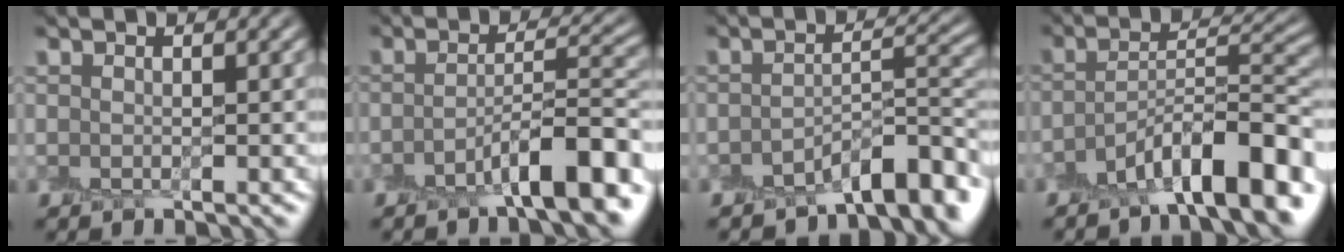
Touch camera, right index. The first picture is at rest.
{"total": 6.6, "force": [-3.4, 1.5, 5.4], "torque": [-0.076, 0.016, -0.057]}
{"total": 5.3, "force": [-3.7, 1.6, 3.5], "torque": [-0.038, 0.011, -0.058]}
{"total": 9.0, "force": [-5.3, 2.3, 6.9], "torque": [-0.099, 0.014, -0.091]}